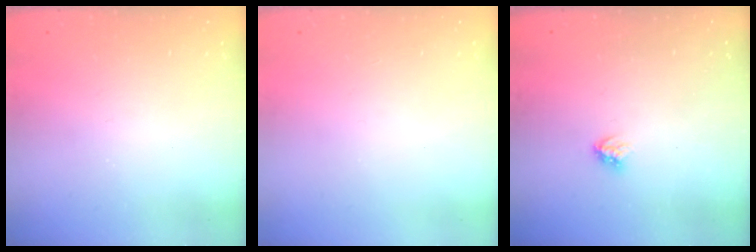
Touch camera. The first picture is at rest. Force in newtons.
{"total": 0.0}
{"total": 3.0, "press": 2.9, "slide": 0.4}